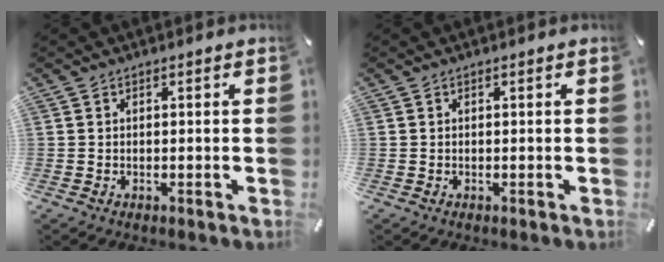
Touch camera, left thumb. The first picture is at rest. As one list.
[{"total": 0.0}]